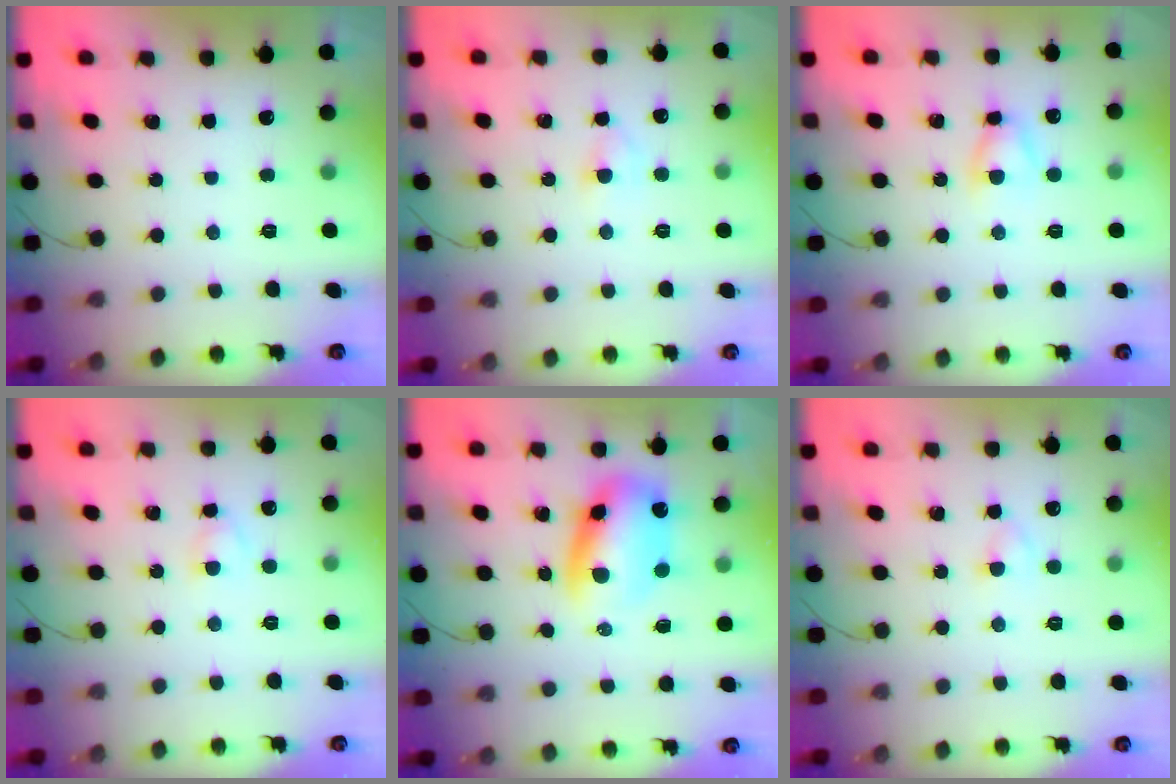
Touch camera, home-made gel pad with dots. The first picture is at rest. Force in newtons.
{"total": 3.0, "press": 2.8, "slide": 1.0}
{"total": 4.6, "press": 4.6, "slide": 0.6}
{"total": 2.5, "press": 2.3, "slide": 1.0}
{"total": 10.9, "press": 10.5, "slide": 2.9}
{"total": 2.5, "press": 2.3, "slide": 1.0}